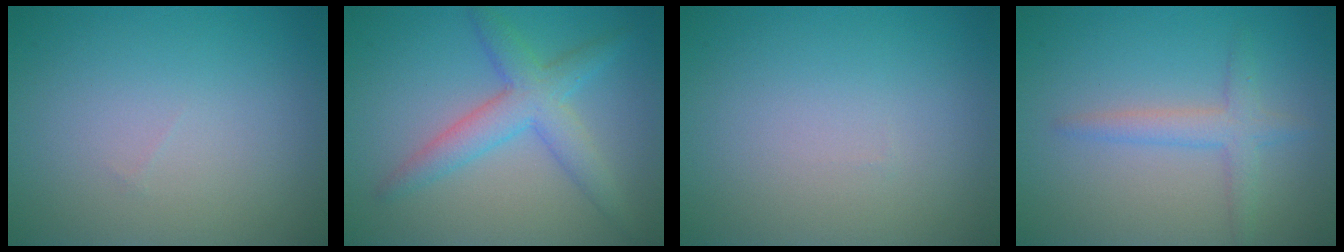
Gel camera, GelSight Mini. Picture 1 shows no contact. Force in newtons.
{"total": 4.3, "press": 4.3, "slide": 0.1}
{"total": 0.0}
{"total": 2.4, "press": 2.4, "slide": 0.1}